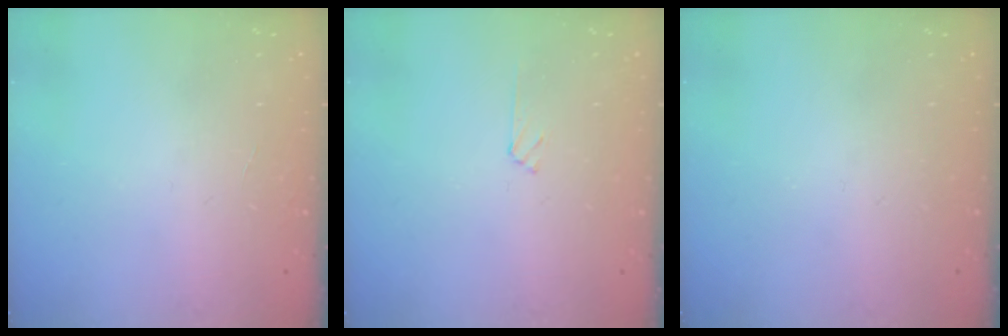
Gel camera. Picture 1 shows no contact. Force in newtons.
{"total": 1.8, "press": 1.8, "slide": 0.3}
{"total": 0.0}